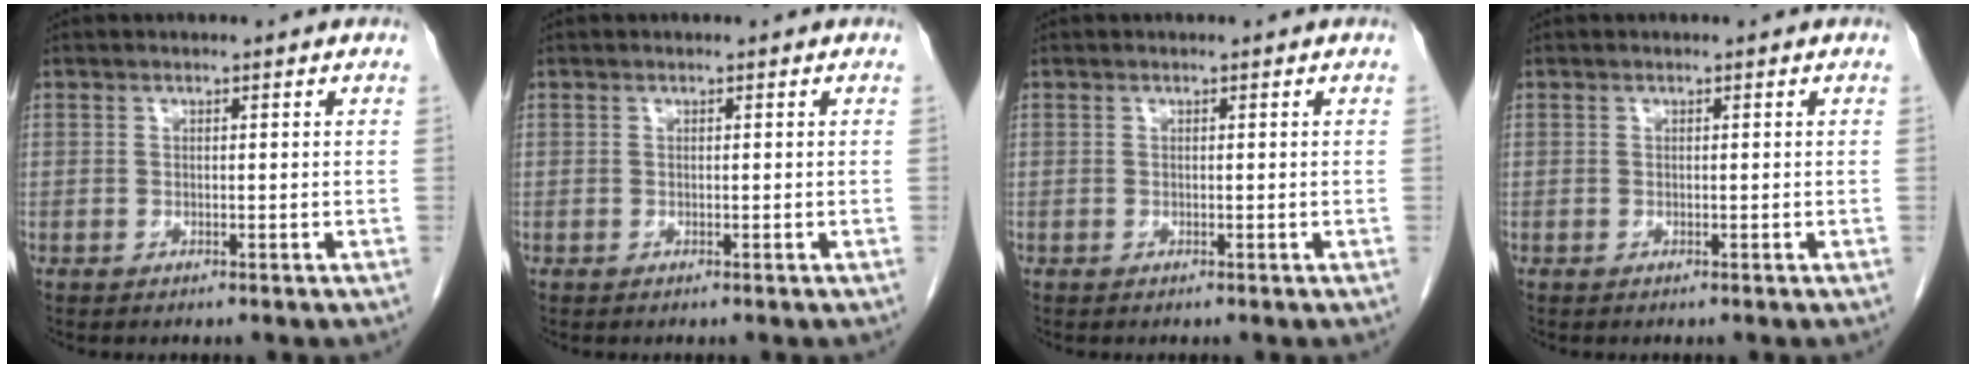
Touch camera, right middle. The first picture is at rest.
{"total": 0.0}
{"total": 0.0}
{"total": 0.0}